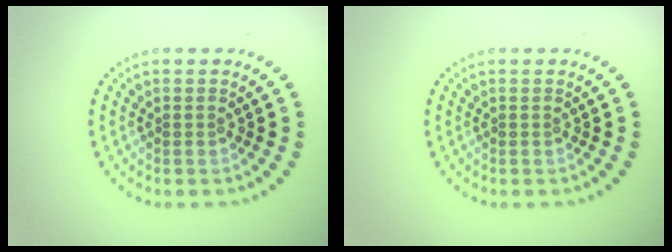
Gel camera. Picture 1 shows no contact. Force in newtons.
{"total": 0.0}